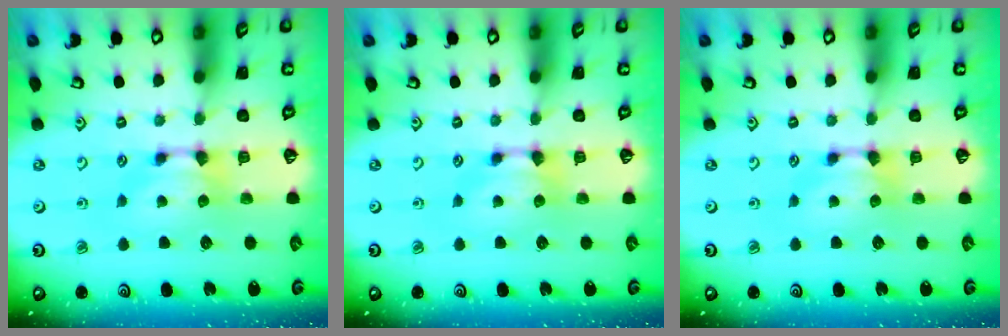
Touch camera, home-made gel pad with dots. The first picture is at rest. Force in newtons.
{"total": 0.0}
{"total": 0.0}